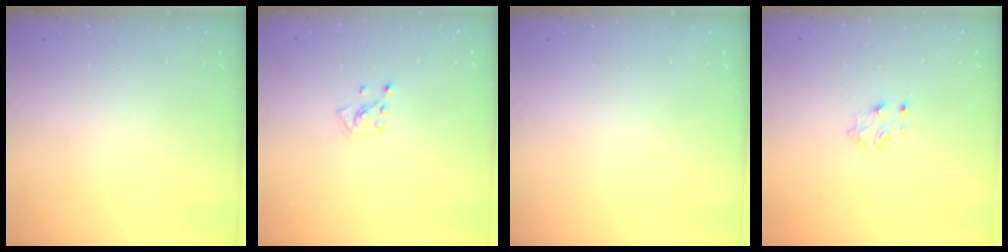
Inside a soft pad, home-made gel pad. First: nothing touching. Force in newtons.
{"total": 2.6, "press": 2.6, "slide": 0.5}
{"total": 0.0}
{"total": 5.5, "press": 5.5, "slide": 0.5}